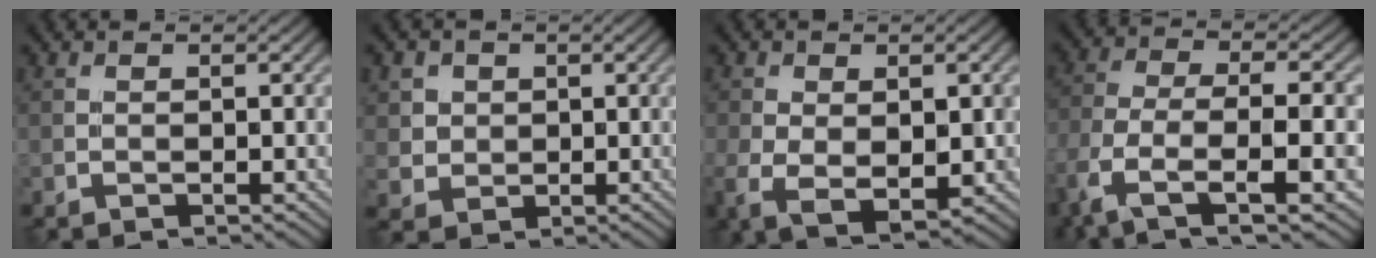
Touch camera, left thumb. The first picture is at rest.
{"total": 4.4, "force": [1.4, 3.9, 1.2], "torque": [-0.061, -0.009, 0.033]}
{"total": 7.4, "force": [-1.4, 4.3, 5.8], "torque": [-0.130, -0.031, -0.014]}
{"total": 10.4, "force": [-4.9, 3.5, 8.5], "torque": [-0.181, -0.016, -0.096]}